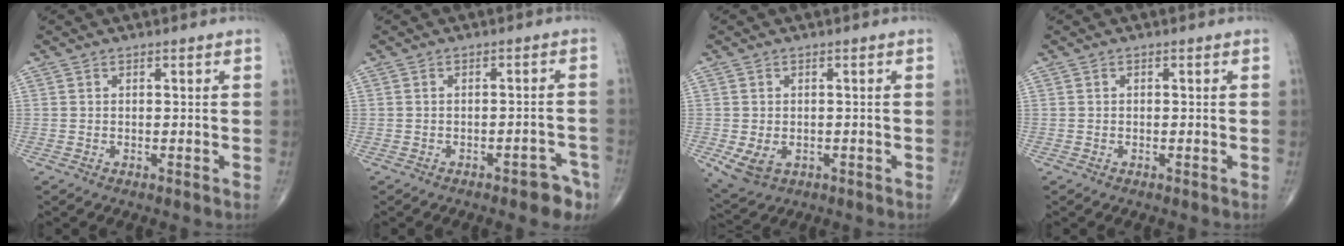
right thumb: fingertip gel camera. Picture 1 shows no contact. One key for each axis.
{"total": 5.3, "fx": -3.5, "fy": 2.1, "fz": 3.3, "tx": -0.026, "ty": 0.027, "tz": -0.038}
{"total": 5.3, "fx": -1.4, "fy": 3.9, "fz": 3.4, "tx": -0.061, "ty": -0.001, "tz": -0.011}
{"total": 0.0}